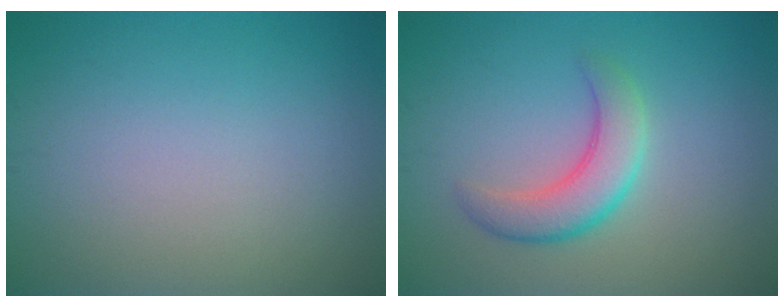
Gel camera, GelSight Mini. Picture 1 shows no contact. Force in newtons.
{"total": 4.0, "press": 4.0, "slide": 0.2}